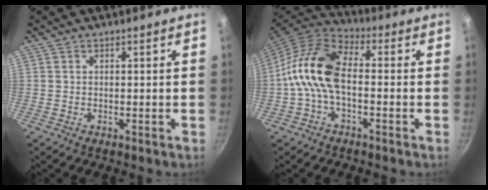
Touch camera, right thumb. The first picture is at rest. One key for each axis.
{"total": 12.0, "fx": -1.5, "fy": 6.6, "fz": 9.8, "tx": -0.186, "ty": 0.039, "tz": -0.046}